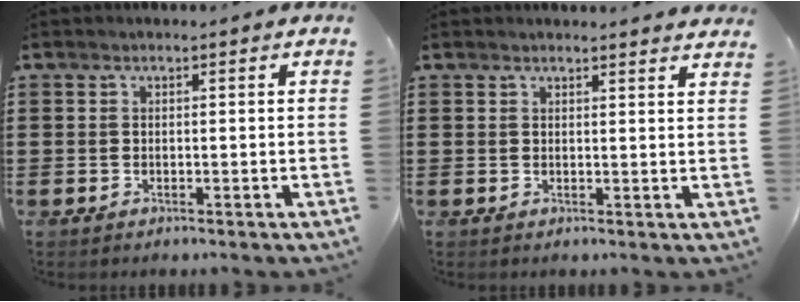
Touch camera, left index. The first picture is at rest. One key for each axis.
{"total": 1.6, "fx": 1.6, "fy": -0.1, "fz": 0.2, "tx": -0.009, "ty": -0.002, "tz": 0.032}